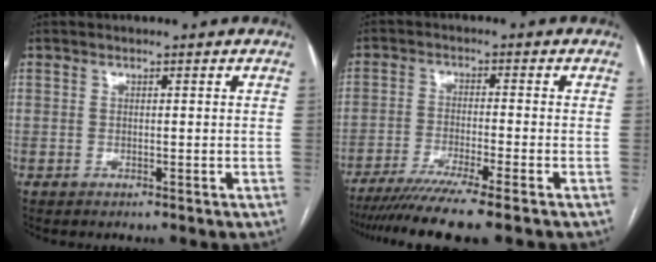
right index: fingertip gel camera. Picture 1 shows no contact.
{"total": 11.2, "force": [-9.0, -1.2, 6.6], "torque": [-0.087, -0.031, -0.141]}